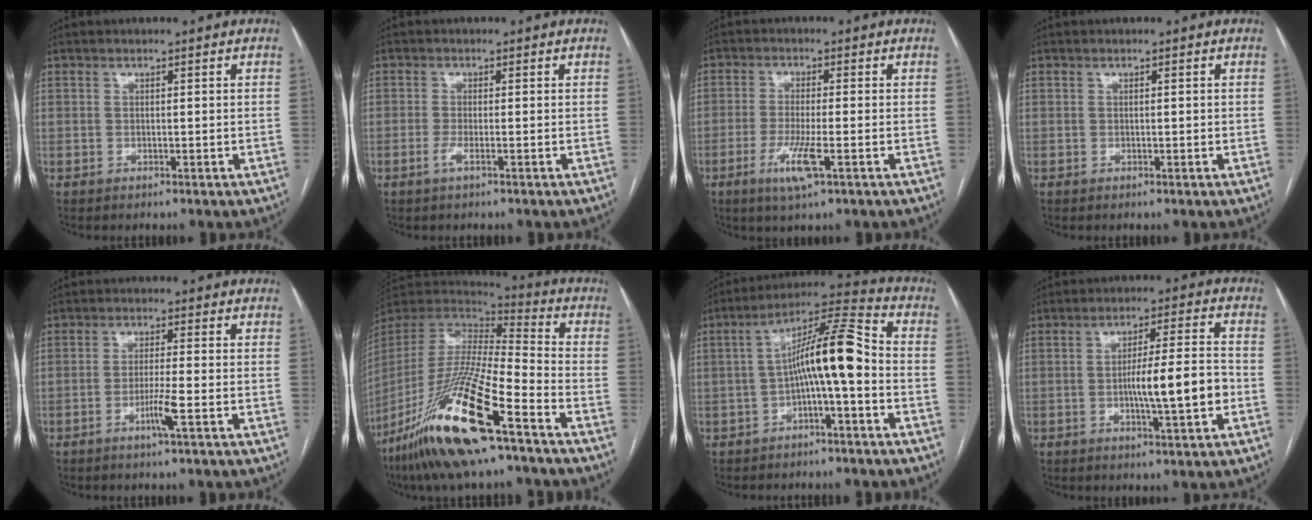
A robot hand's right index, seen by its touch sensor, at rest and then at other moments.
{"total": 1.5, "force": [-0.7, 0.1, 1.3], "torque": [-0.026, -0.002, -0.014]}
{"total": 5.9, "force": [-2.4, 0.3, 5.3], "torque": [-0.107, -0.014, -0.044]}
{"total": 0.0}
{"total": 3.8, "force": [-1.6, -0.5, 3.4], "torque": [-0.066, -0.007, -0.033]}
{"total": 24.1, "force": [-14.8, 2.5, 18.8], "torque": [-0.399, -0.057, -0.281]}
{"total": 10.7, "force": [-1.6, 0.8, 10.5], "torque": [-0.179, 0.035, -0.030]}
{"total": 9.2, "force": [-1.9, 0.4, 9.0], "torque": [-0.144, 0.005, -0.031]}